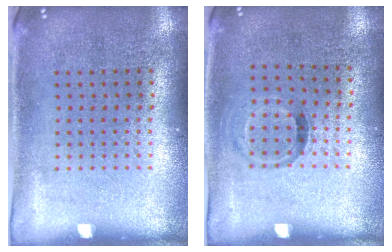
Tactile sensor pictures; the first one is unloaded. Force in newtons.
{"total": 0.8, "press": 0.5, "slide": 0.6}